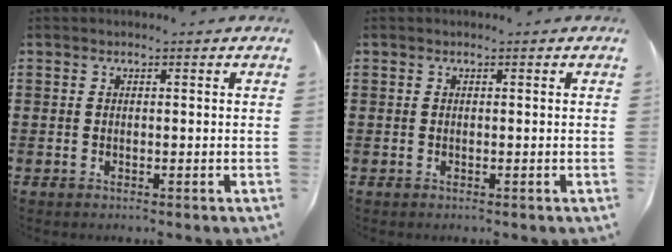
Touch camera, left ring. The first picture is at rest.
{"total": 0.0}